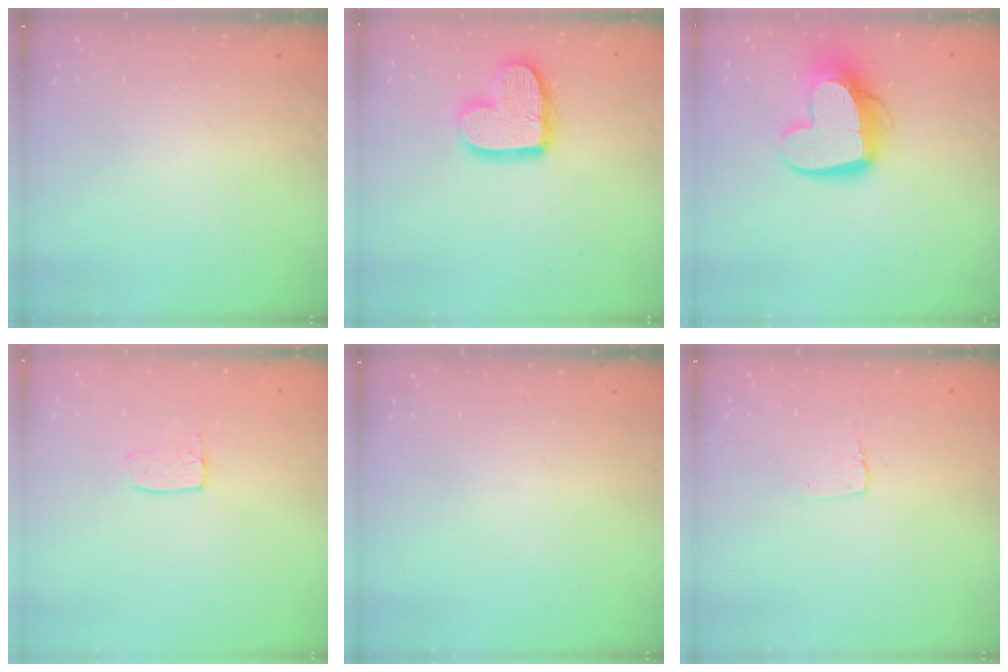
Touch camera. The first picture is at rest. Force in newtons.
{"total": 14.4, "press": 14.3, "slide": 1.0}
{"total": 14.0, "press": 13.9, "slide": 1.3}
{"total": 3.5, "press": 3.5, "slide": 0.2}
{"total": 0.0}
{"total": 2.9, "press": 2.9, "slide": 0.2}